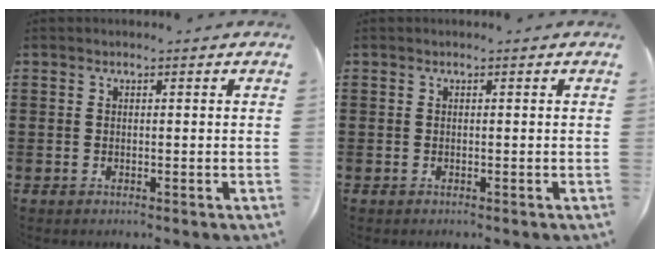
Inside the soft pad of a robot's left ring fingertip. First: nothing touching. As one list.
[{"total": 0.0}]